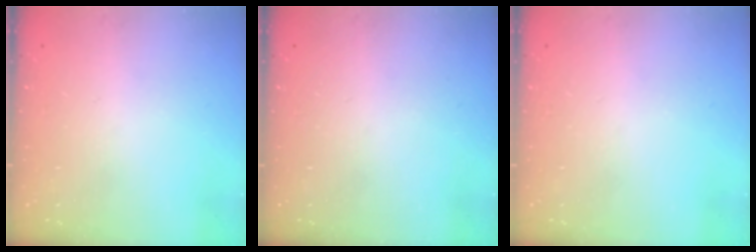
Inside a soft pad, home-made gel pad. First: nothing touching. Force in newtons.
{"total": 0.0}
{"total": 0.0}